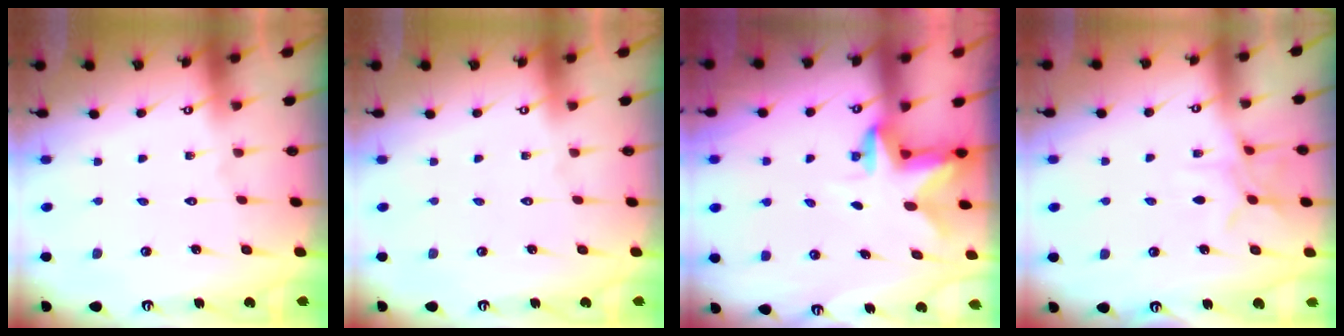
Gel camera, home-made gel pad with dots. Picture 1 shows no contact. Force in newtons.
{"total": 0.0}
{"total": 2.5, "press": 2.5, "slide": 0.5}
{"total": 7.1, "press": 7.0, "slide": 0.6}